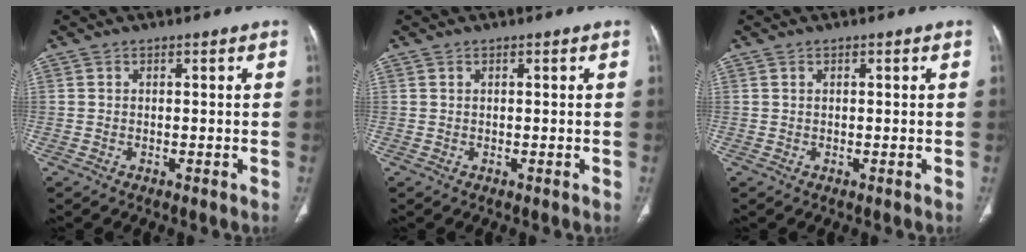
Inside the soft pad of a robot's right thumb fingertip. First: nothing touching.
{"total": 0.0}
{"total": 0.0}